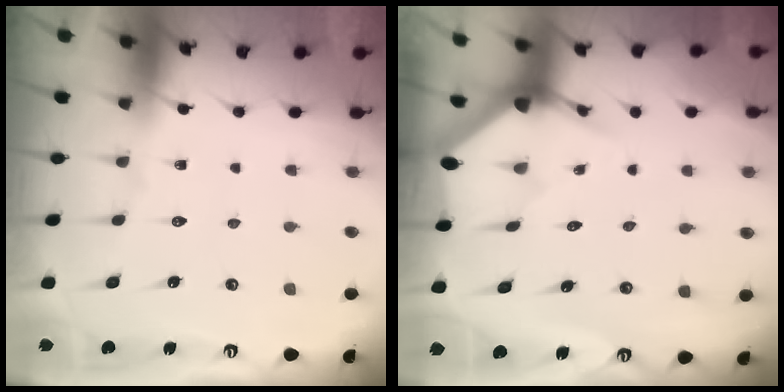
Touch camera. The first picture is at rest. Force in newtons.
{"total": 3.0, "press": 3.0, "slide": 0.2}